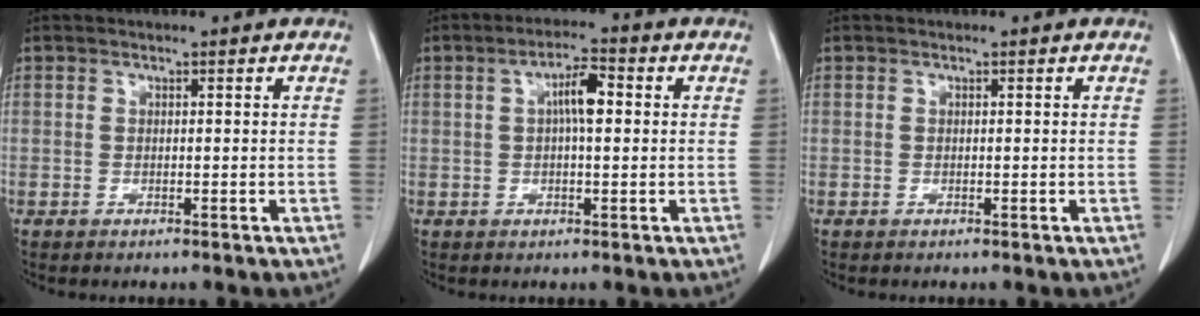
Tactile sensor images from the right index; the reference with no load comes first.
{"total": 4.9, "force": [0.8, 1.2, 4.7], "torque": [-0.085, 0.013, 0.011]}
{"total": 0.0}